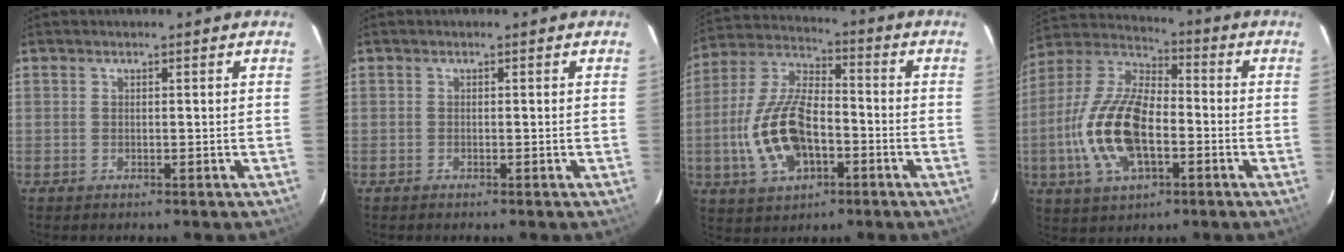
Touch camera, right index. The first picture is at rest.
{"total": 0.0}
{"total": 16.0, "force": [-4.3, 8.3, 13.0], "torque": [-0.278, 0.007, -0.074]}
{"total": 17.5, "force": [-4.0, 8.4, 14.8], "torque": [-0.316, 0.001, -0.078]}